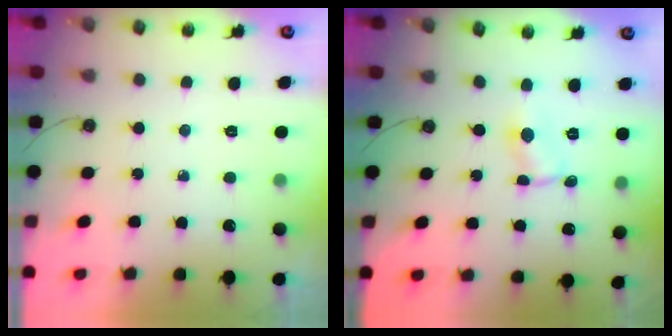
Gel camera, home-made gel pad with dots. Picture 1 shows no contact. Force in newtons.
{"total": 0.9, "press": 0.8, "slide": 0.2}